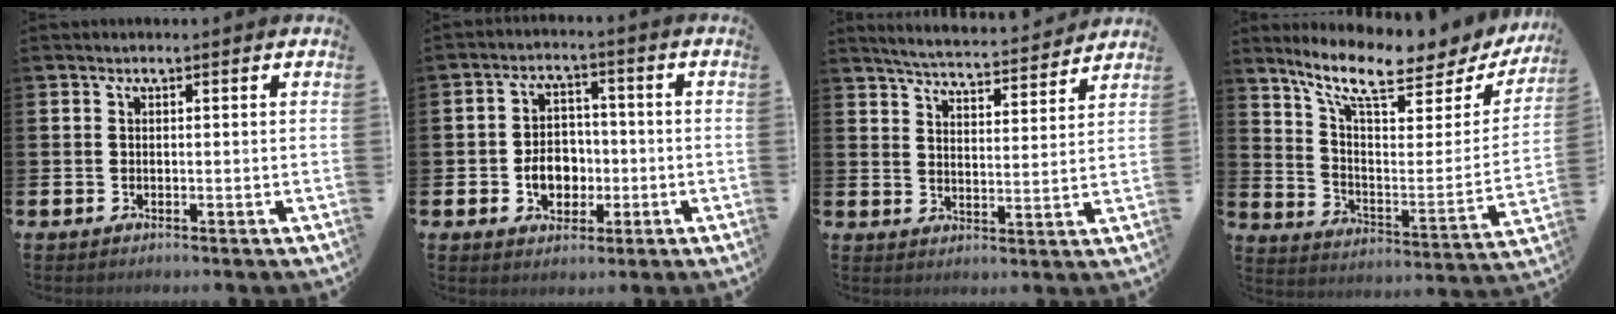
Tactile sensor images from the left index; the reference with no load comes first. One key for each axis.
{"total": 5.2, "fx": -1.2, "fy": 4.1, "fz": 3.0, "tx": -0.043, "ty": 0.003, "tz": -0.029}
{"total": 5.4, "fx": 5.3, "fy": 0.2, "fz": 0.8, "tx": -0.033, "ty": -0.042, "tz": 0.091}
{"total": 10.5, "fx": 8.8, "fy": 2.2, "fz": 5.3, "tx": -0.123, "ty": -0.065, "tz": 0.145}